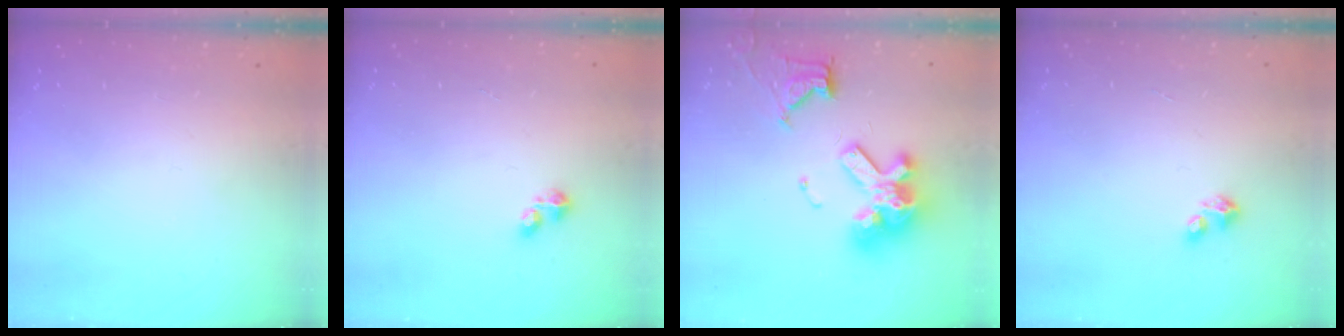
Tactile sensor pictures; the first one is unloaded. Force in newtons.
{"total": 3.1, "press": 3.0, "slide": 0.5}
{"total": 15.7, "press": 15.6, "slide": 1.7}
{"total": 3.0, "press": 2.9, "slide": 0.3}